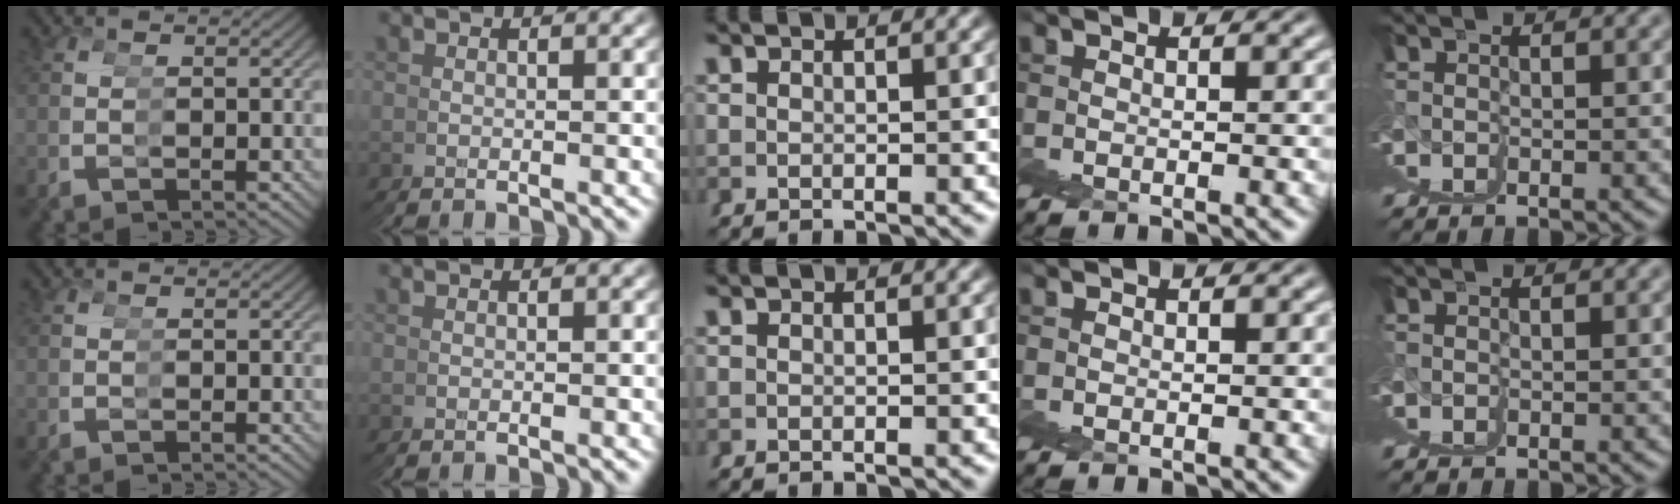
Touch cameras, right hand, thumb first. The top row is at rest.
{}